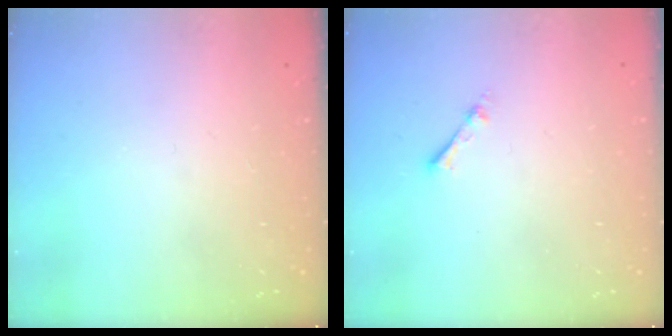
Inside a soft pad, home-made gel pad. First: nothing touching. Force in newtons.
{"total": 1.9, "press": 1.9, "slide": 0.3}